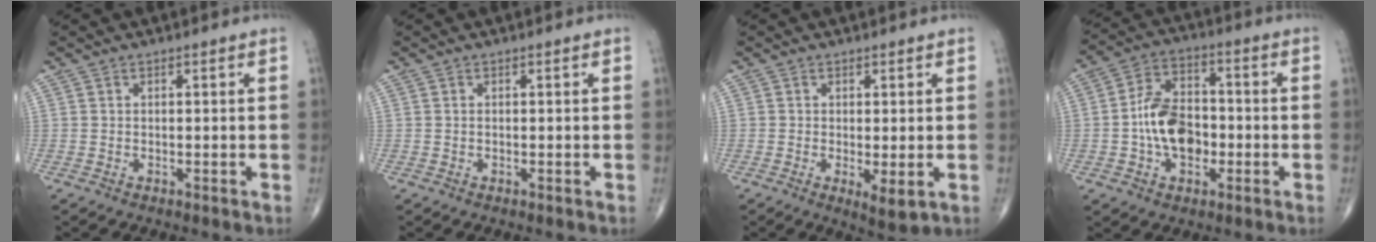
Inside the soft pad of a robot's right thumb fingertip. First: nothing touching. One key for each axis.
{"total": 0.0}
{"total": 4.0, "fx": -0.8, "fy": 1.4, "fz": 3.7, "tx": -0.060, "ty": -0.015, "tz": -0.010}
{"total": 11.6, "fx": -1.9, "fy": 7.7, "fz": 8.6, "tx": -0.130, "ty": 0.027, "tz": -0.042}